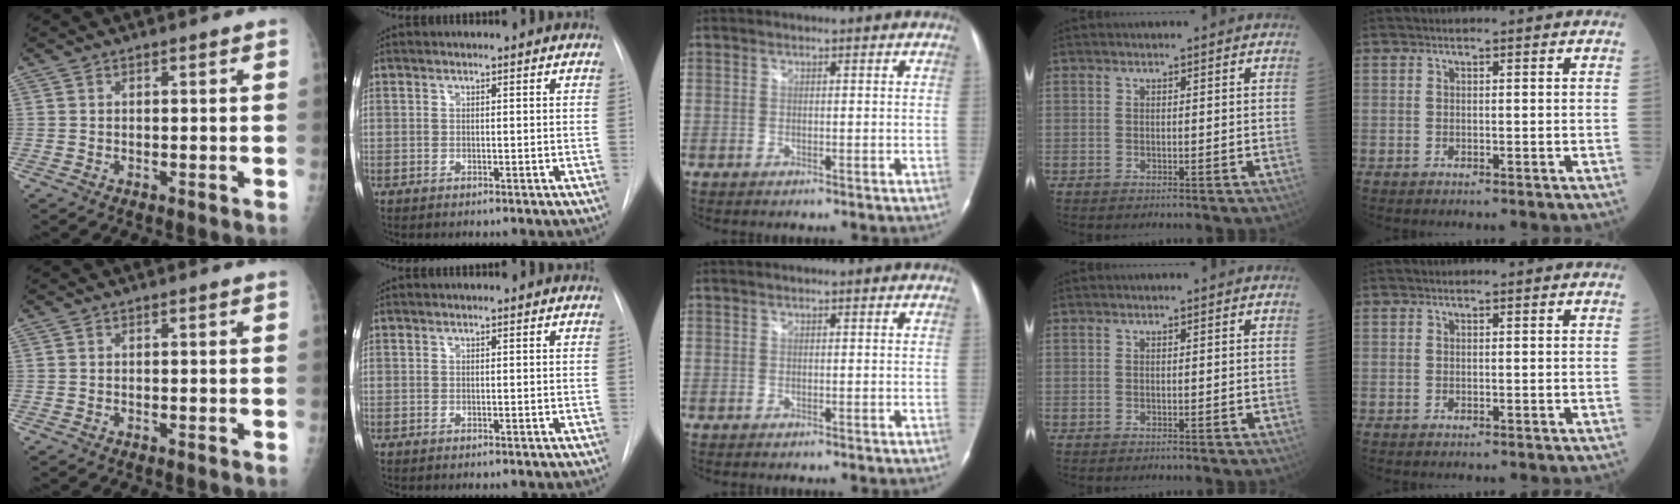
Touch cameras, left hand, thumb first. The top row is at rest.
{}